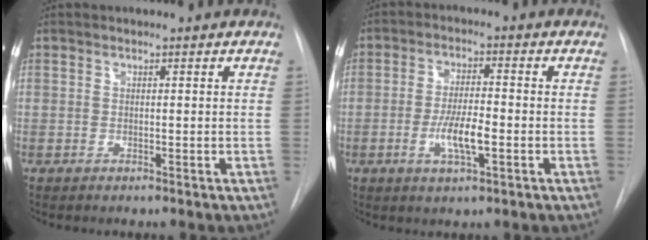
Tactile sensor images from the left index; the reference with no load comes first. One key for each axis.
{"total": 6.4, "fx": -2.0, "fy": 1.4, "fz": 5.9, "tx": -0.115, "ty": -0.003, "tz": -0.034}